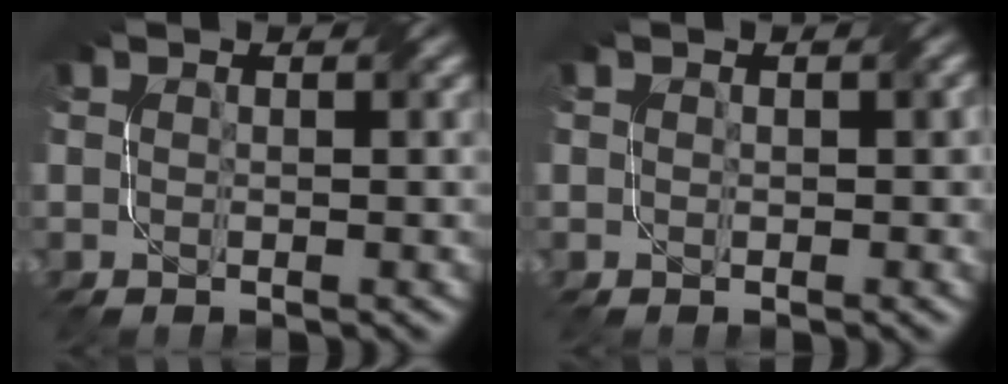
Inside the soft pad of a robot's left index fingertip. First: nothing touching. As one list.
[{"total": 0.8, "force": [0.1, 0.5, 0.6], "torque": [-0.009, 0.000, 0.002]}]